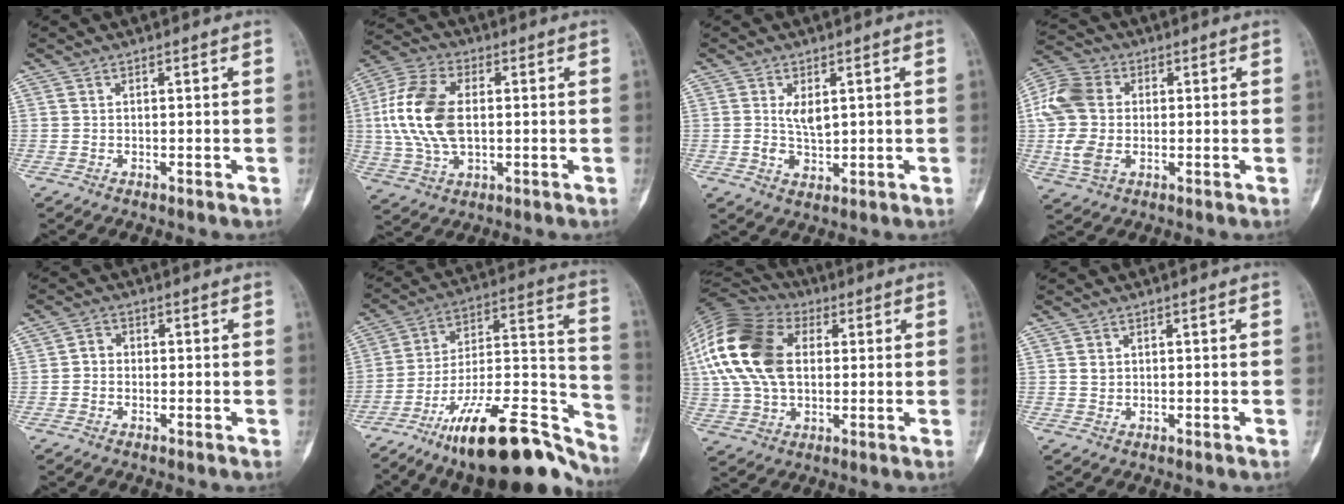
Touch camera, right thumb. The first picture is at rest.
{"total": 15.4, "force": [1.0, 9.2, 12.4], "torque": [-0.259, 0.010, 0.018]}
{"total": 4.0, "force": [0.8, 2.4, 3.1], "torque": [-0.047, -0.011, 0.019]}
{"total": 12.8, "force": [0.6, 9.1, 9.0], "torque": [-0.190, 0.014, 0.008]}
{"total": 2.4, "force": [-0.3, 2.2, 1.1], "torque": [-0.005, 0.010, -0.013]}
{"total": 27.6, "force": [-18.9, 8.7, 18.1], "torque": [-0.203, 0.105, -0.308]}
{"total": 21.6, "force": [3.9, 14.1, 15.9], "torque": [-0.330, 0.013, 0.065]}
{"total": 1.4, "force": [0.4, 1.2, 0.6], "torque": [-0.006, -0.001, 0.009]}